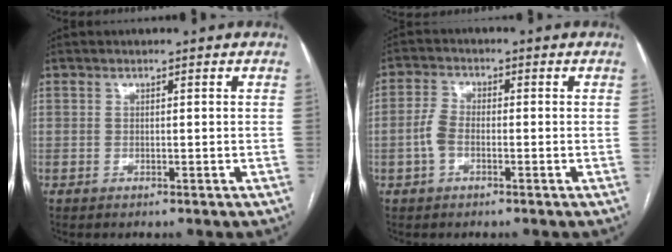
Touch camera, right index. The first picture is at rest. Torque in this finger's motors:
{"motor_torque": [0.64, -0.20, 0.24, 0.06]}